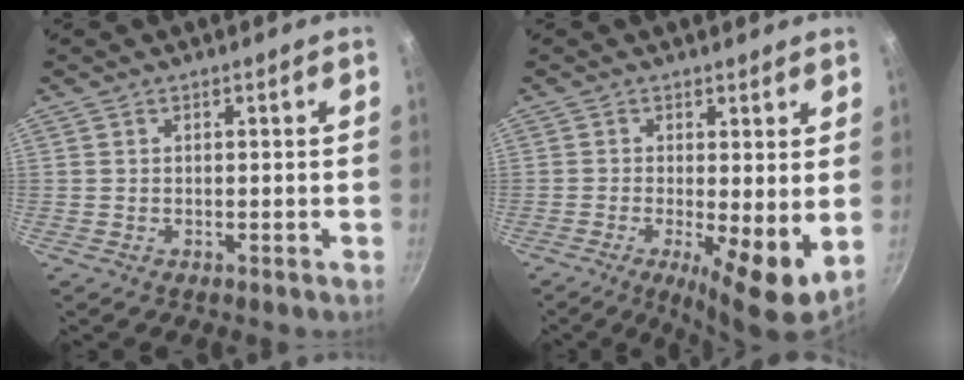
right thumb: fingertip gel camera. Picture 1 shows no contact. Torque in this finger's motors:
{"motor_torque": [0.06, 0.47, -0.14, 0.19, 0.00]}